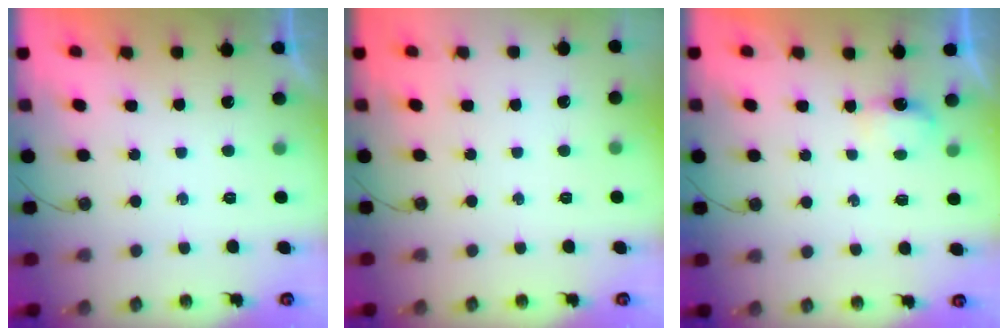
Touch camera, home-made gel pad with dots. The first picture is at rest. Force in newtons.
{"total": 0.0}
{"total": 3.6, "press": 3.6, "slide": 0.7}